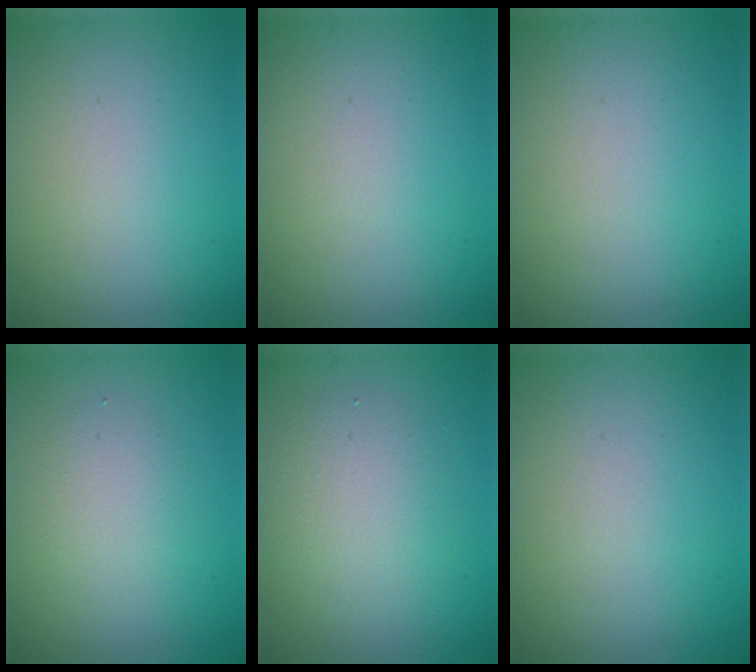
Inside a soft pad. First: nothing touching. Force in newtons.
{"total": 0.0}
{"total": 0.0}
{"total": 2.4, "press": 2.4, "slide": 0.2}
{"total": 3.4, "press": 3.4, "slide": 0.2}
{"total": 0.0}